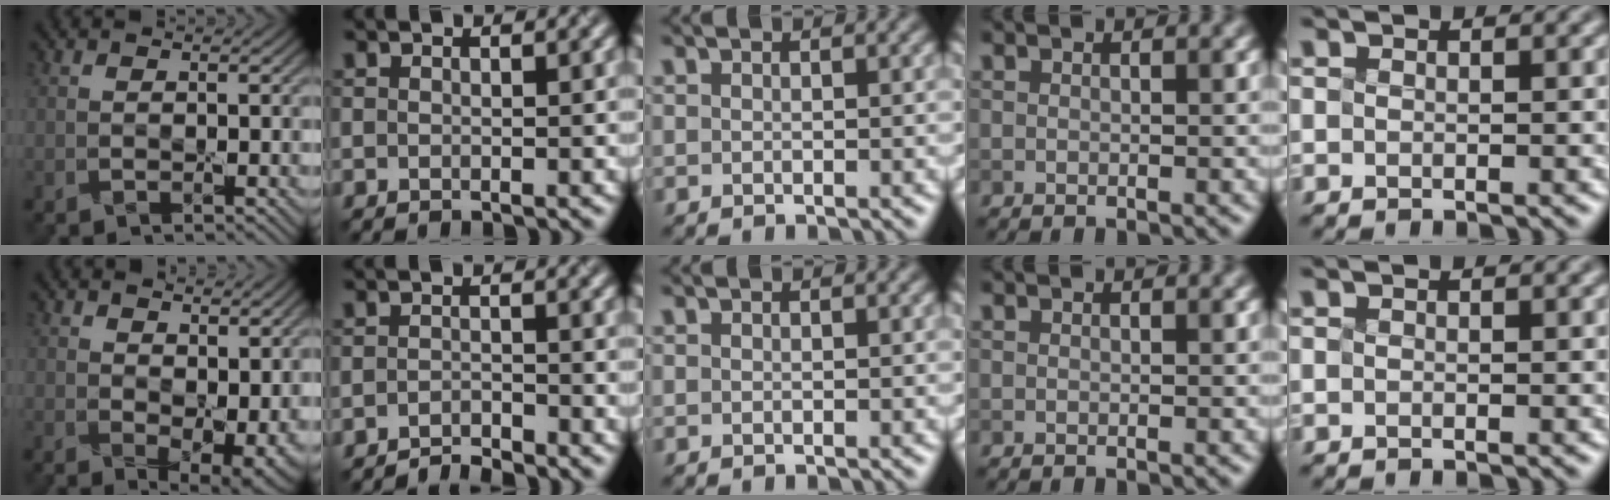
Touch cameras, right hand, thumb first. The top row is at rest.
{"thumb": {"total": 7.3, "force": [1.3, 4.4, 5.6], "torque": [-0.089, -0.027, 0.043]}, "index": {"total": 1.8, "force": [-1.7, 0.1, 0.3], "torque": [-0.001, 0.002, -0.036]}}